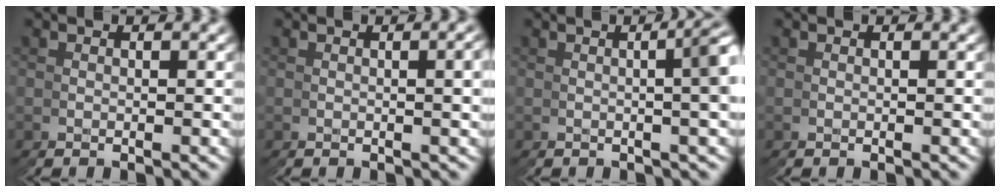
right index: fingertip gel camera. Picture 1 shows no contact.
{"total": 1.1, "force": [0.2, -0.2, 1.0], "torque": [-0.014, 0.004, 0.005]}
{"total": 4.8, "force": [0.7, 1.1, 4.6], "torque": [-0.048, 0.017, 0.009]}
{"total": 0.0}